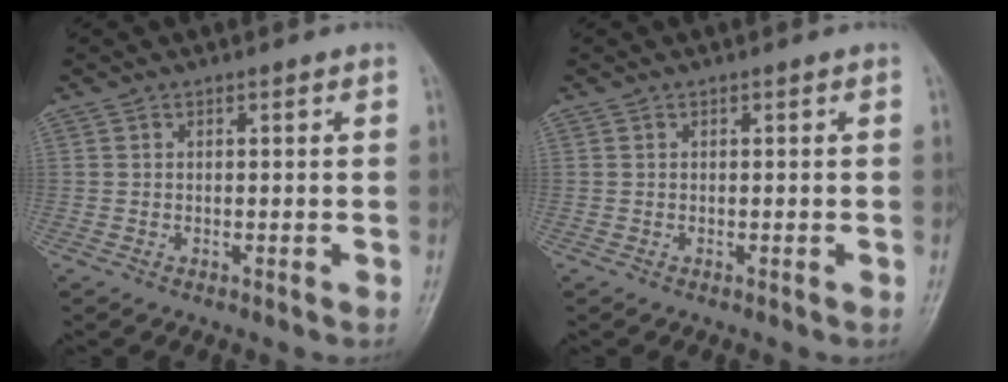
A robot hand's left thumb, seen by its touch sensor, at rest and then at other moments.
{"total": 0.0}